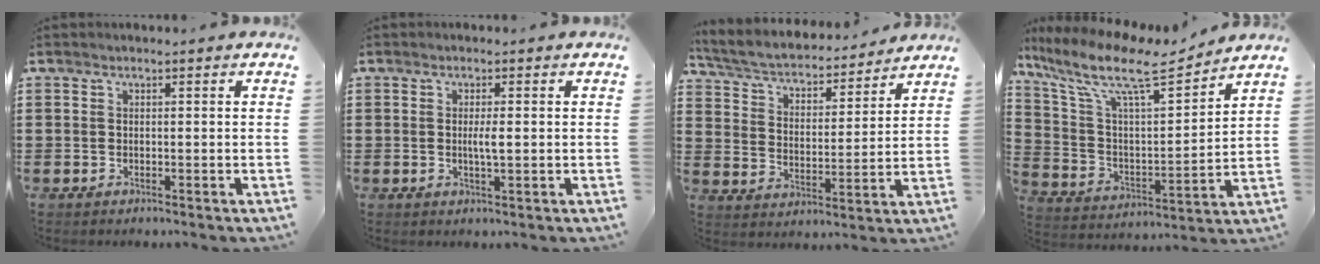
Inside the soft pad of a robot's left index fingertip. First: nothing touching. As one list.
[{"total": 2.0, "force": [0.1, 0.2, 1.9], "torque": [-0.038, -0.004, 0.001]}, {"total": 4.1, "force": [3.8, 0.9, 1.3], "torque": [-0.047, -0.030, 0.057]}, {"total": 11.9, "force": [8.7, 2.6, 7.7], "torque": [-0.181, -0.050, 0.145]}]